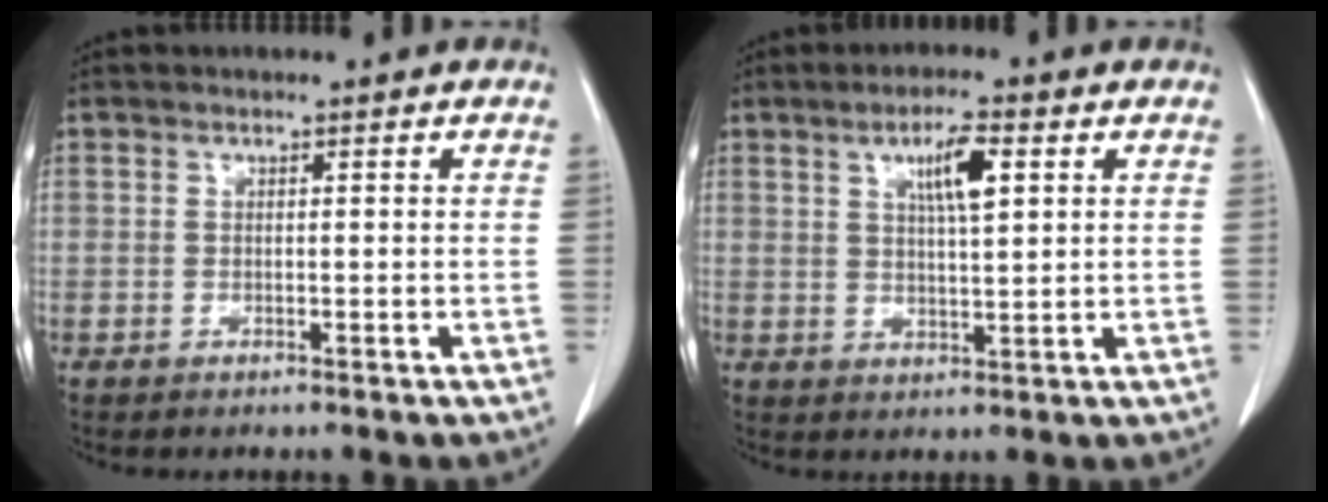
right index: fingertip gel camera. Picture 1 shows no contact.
{"total": 5.9, "force": [2.3, 0.9, 5.4], "torque": [-0.094, 0.003, 0.040]}